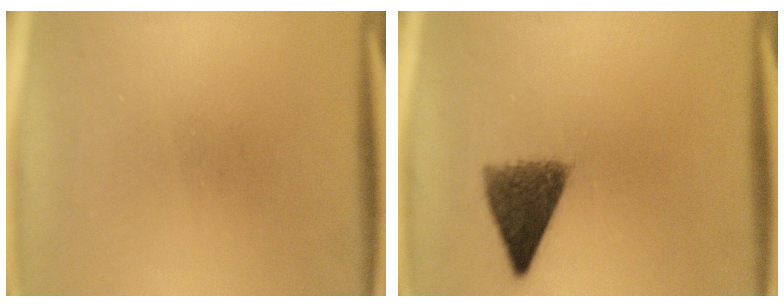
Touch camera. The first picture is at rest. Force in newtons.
{"total": 6.8}